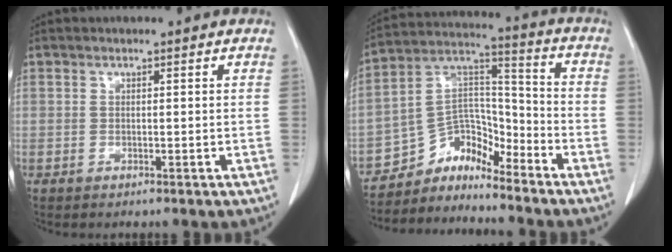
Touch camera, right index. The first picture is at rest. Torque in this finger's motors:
{"motor_torque": [0.19, -0.08, 0.08, 0.00]}